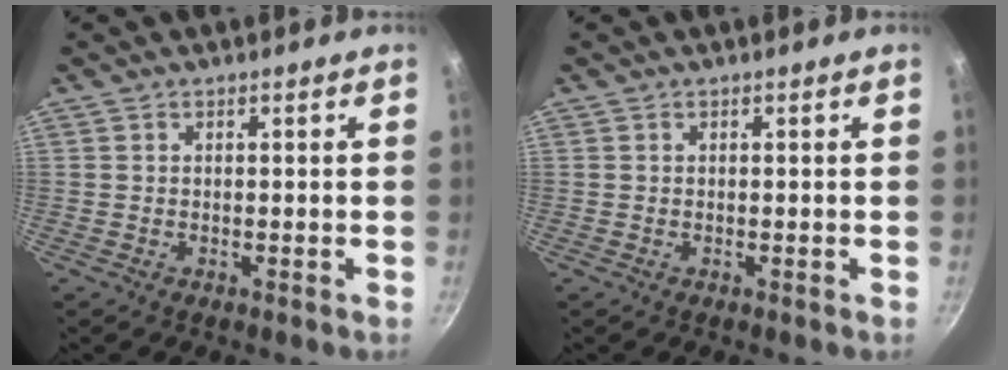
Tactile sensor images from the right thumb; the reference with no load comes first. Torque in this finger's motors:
{"motor_torque": [-0.06, 0.06, 0.01, -0.01, 0.00]}